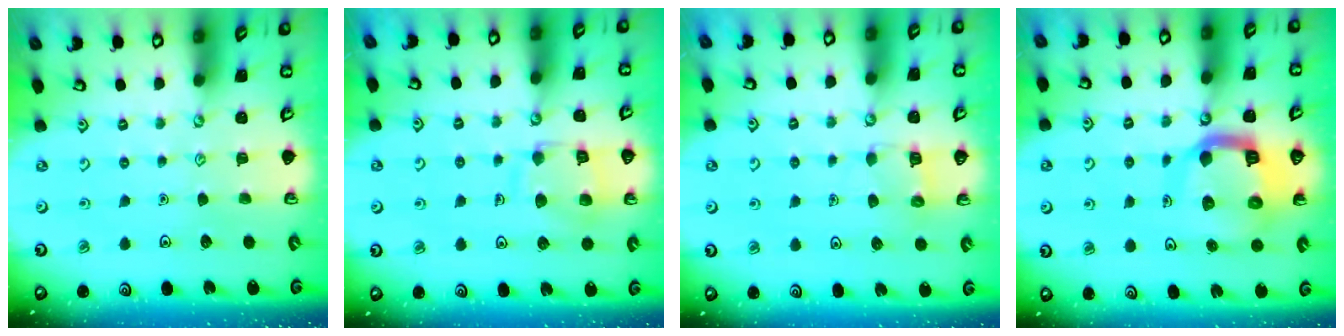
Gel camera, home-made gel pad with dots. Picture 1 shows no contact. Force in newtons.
{"total": 12.4, "press": 12.4, "slide": 1.2}
{"total": 4.8, "press": 4.8, "slide": 0.5}
{"total": 13.8, "press": 13.7, "slide": 1.7}